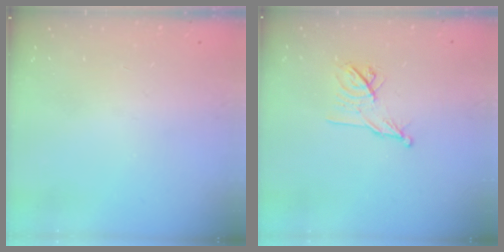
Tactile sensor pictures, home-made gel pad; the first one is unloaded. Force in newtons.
{"total": 10.0, "press": 9.9, "slide": 0.9}